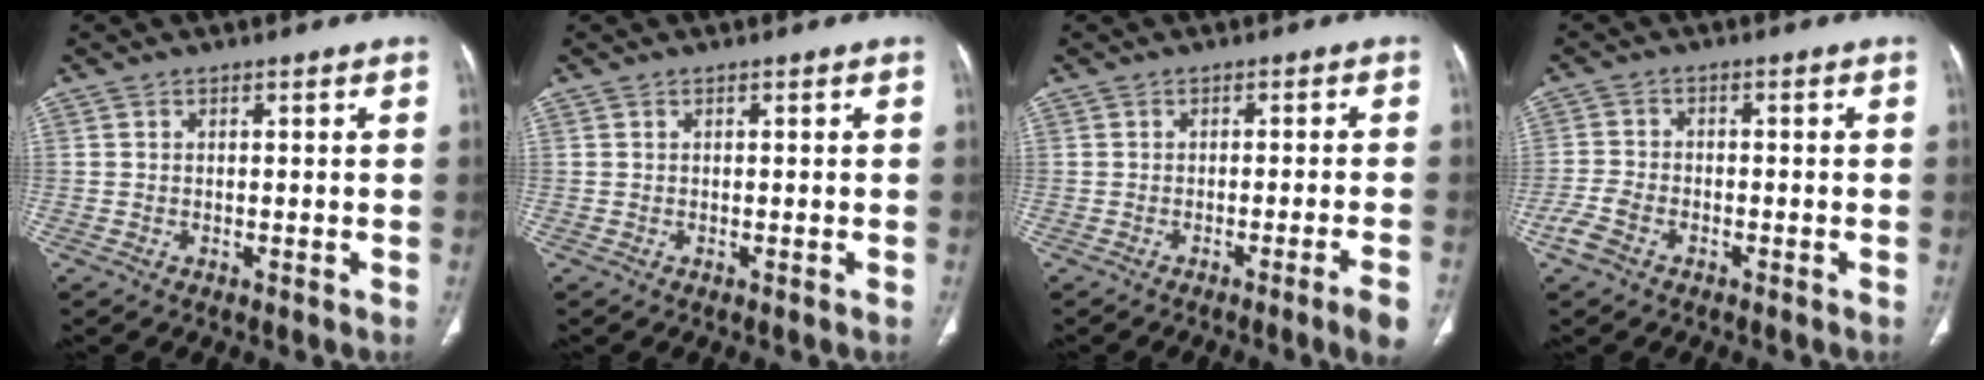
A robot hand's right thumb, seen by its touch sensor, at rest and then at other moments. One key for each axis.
{"total": 0.0}
{"total": 5.0, "fx": -2.9, "fy": -0.5, "fz": 4.1, "tx": -0.058, "ty": 0.004, "tz": -0.040}
{"total": 4.4, "fx": -2.6, "fy": 2.6, "fz": 2.5, "tx": -0.066, "ty": 0.010, "tz": -0.049}